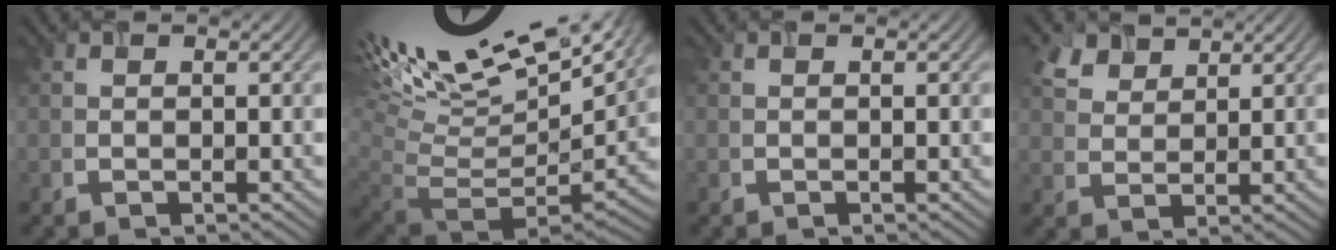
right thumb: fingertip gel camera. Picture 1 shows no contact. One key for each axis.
{"total": 14.1, "fx": 6.0, "fy": 5.8, "fz": 11.3, "tx": -0.207, "ty": 0.037, "tz": 0.138}
{"total": 0.0}
{"total": 4.7, "fx": 2.9, "fy": 2.8, "fz": 2.4, "tx": -0.065, "ty": 0.009, "tz": 0.060}